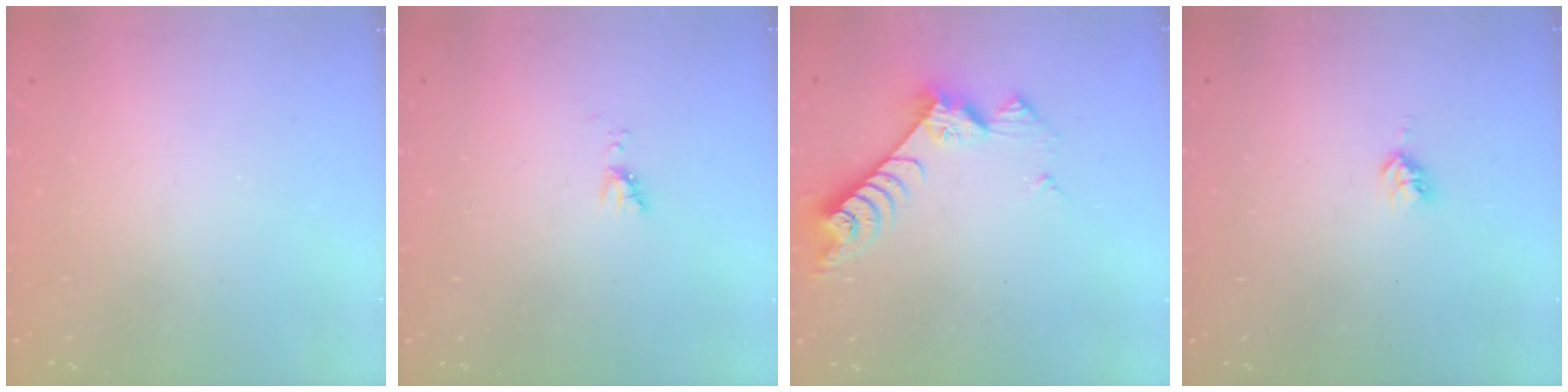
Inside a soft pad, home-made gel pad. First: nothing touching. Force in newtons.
{"total": 3.7, "press": 3.6, "slide": 0.7}
{"total": 7.6, "press": 7.6, "slide": 0.4}
{"total": 3.7, "press": 3.7, "slide": 0.5}